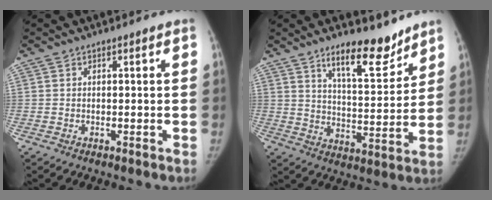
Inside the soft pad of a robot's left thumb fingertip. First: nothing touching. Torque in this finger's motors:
{"motor_torque": [0.80, -0.61, 1.07, -1.12, 0.33]}